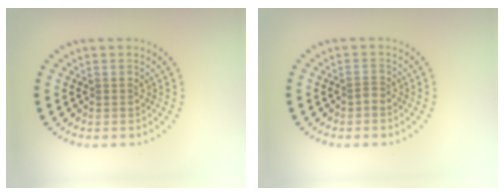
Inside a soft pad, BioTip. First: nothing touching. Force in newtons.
{"total": 0.9, "press": 0.5, "slide": 0.7}